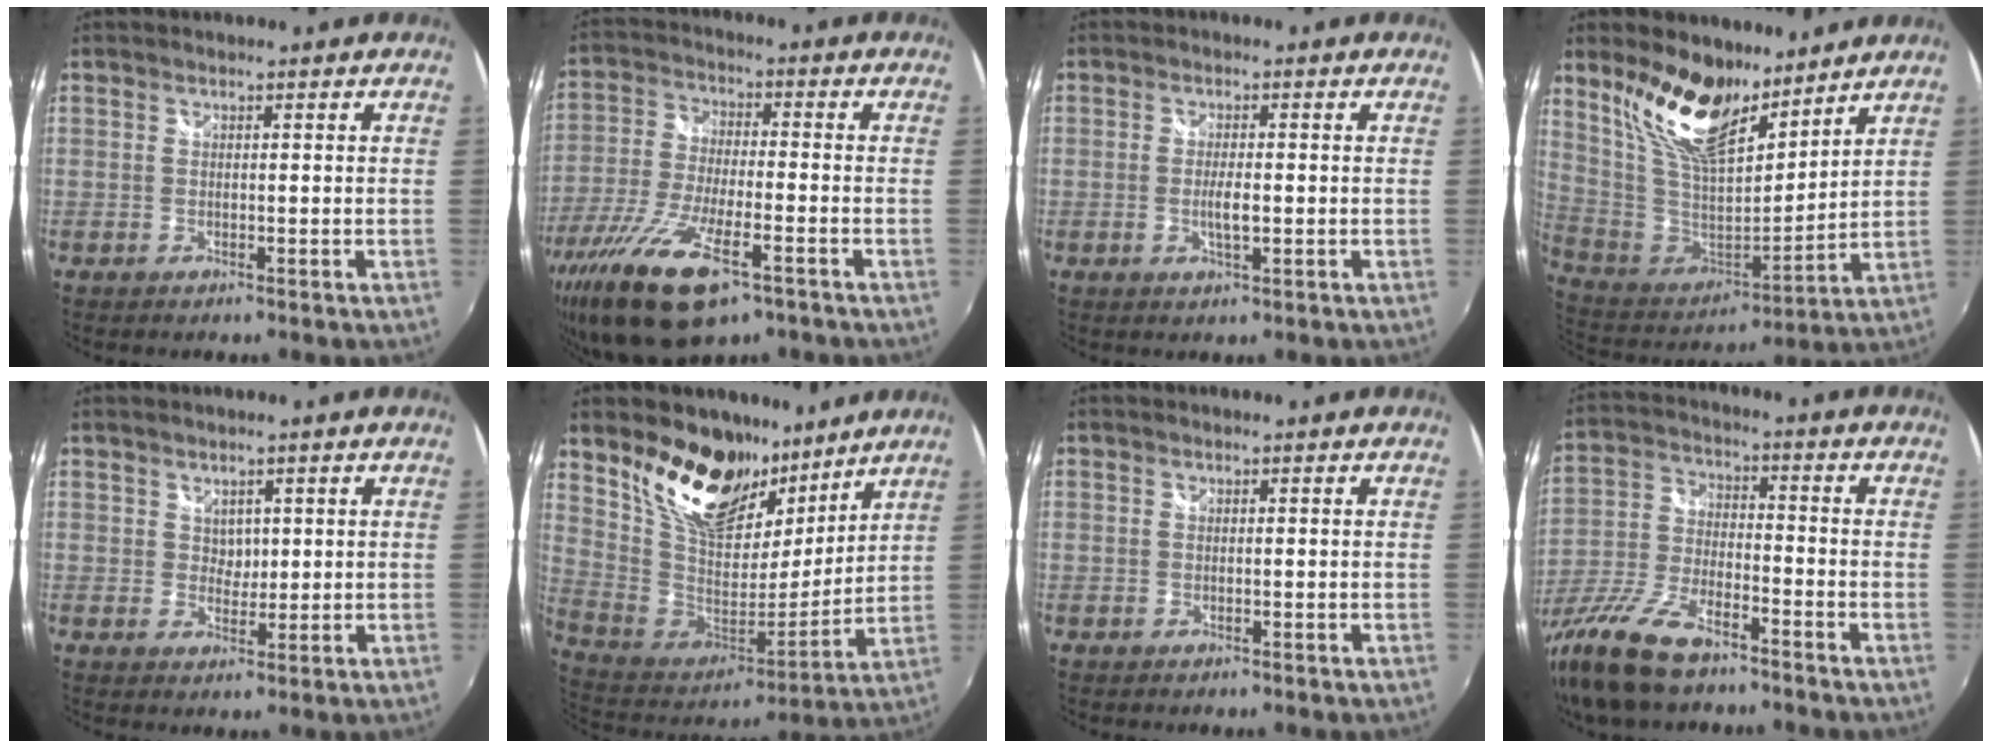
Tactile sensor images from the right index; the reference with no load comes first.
{"total": 17.9, "force": [-10.5, 6.0, 13.2], "torque": [-0.273, -0.053, -0.195]}
{"total": 3.0, "force": [-0.6, 0.8, 2.8], "torque": [-0.051, -0.006, -0.008]}
{"total": 18.3, "force": [12.3, 7.6, 11.2], "torque": [-0.221, 0.004, 0.247]}
{"total": 2.3, "force": [1.0, 2.0, 0.5], "torque": [-0.002, 0.003, 0.019]}
{"total": 21.4, "force": [14.1, 11.6, 11.2], "torque": [-0.228, 0.010, 0.267]}
{"total": 0.0}
{"total": 16.0, "force": [-11.6, 5.4, 9.5], "torque": [-0.211, -0.033, -0.223]}